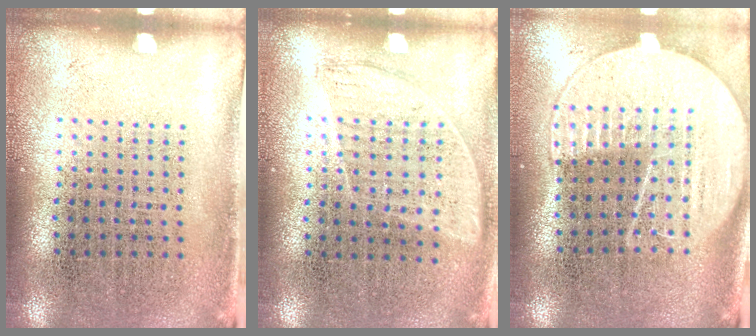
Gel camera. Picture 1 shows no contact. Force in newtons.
{"total": 0.9, "press": 0.8, "slide": 0.5}
{"total": 2.0, "press": 1.8, "slide": 0.9}